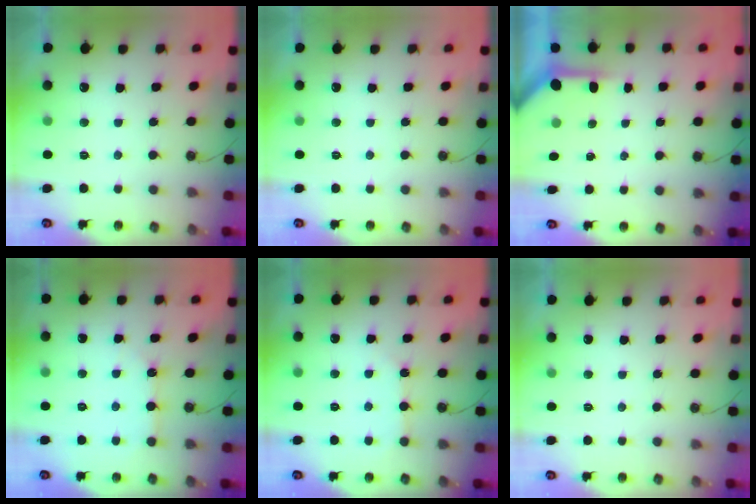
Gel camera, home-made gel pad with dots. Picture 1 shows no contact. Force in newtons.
{"total": 0.0}
{"total": 3.5, "press": 3.5, "slide": 0.3}
{"total": 3.9, "press": 3.9, "slide": 0.3}
{"total": 2.1, "press": 2.0, "slide": 0.3}
{"total": 0.0}